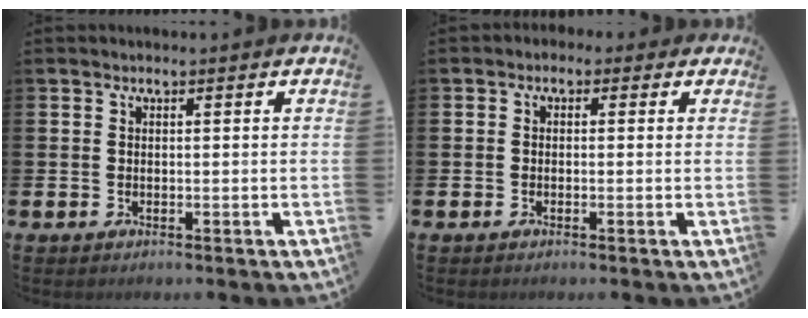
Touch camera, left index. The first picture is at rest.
{"total": 1.0, "force": [-0.6, 0.8, 0.3], "torque": [-0.008, 0.007, -0.014]}